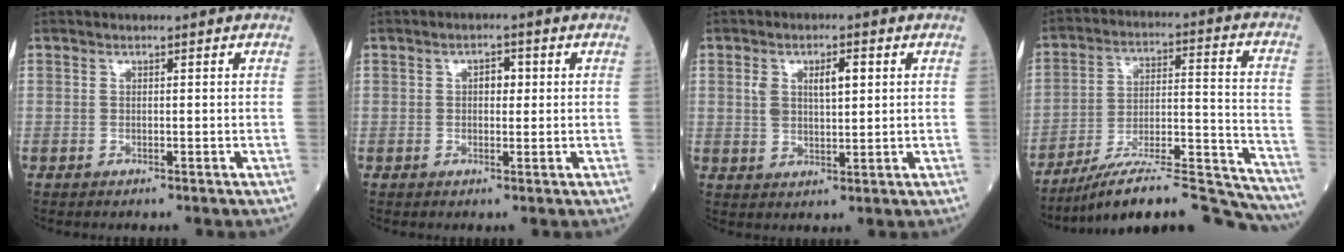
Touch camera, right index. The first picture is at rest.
{"total": 2.5, "force": [0.6, 1.4, 2.0], "torque": [-0.027, 0.008, 0.008]}
{"total": 5.4, "force": [1.7, 2.2, 4.6], "torque": [-0.086, 0.008, 0.035]}
{"total": 21.2, "force": [-19.8, 1.2, 7.4], "torque": [-0.075, 0.034, -0.298]}